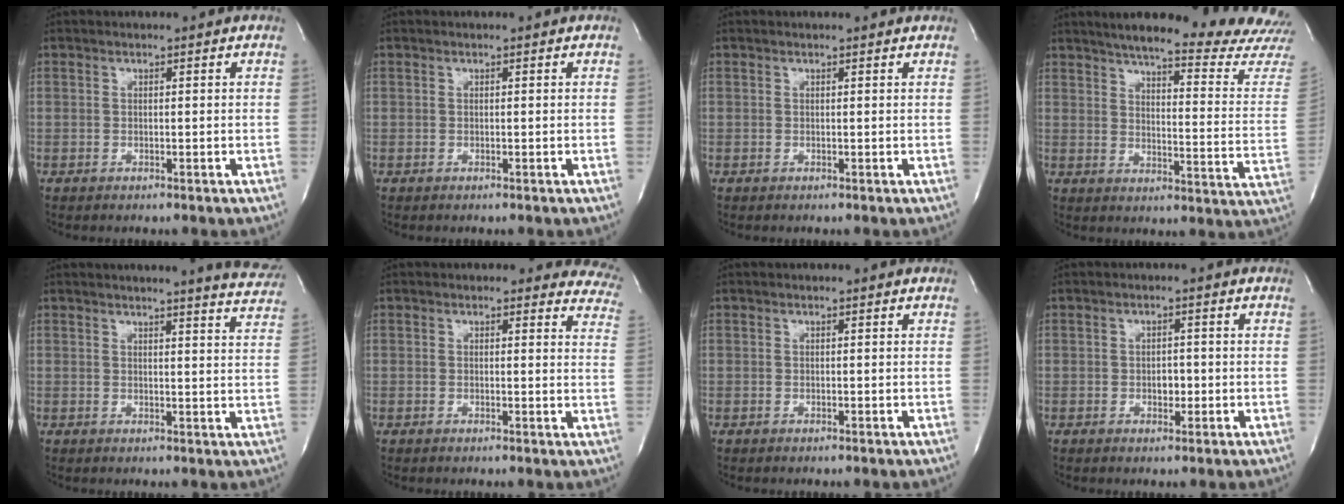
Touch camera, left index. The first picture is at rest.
{"total": 0.0}
{"total": 0.9, "force": [0.8, 0.4, 0.0], "torque": [-0.012, 0.004, -0.001]}
{"total": 24.8, "force": [22.7, 0.3, 10.0], "torque": [-0.150, -0.113, 0.267]}
{"total": 8.4, "force": [8.1, 0.4, 2.2], "torque": [-0.016, -0.048, 0.061]}
{"total": 8.9, "force": [8.2, 3.3, 0.9], "torque": [0.041, -0.044, 0.037]}
{"total": 0.0}
{"total": 2.0, "force": [-1.2, 1.1, 1.1], "torque": [-0.016, -0.006, -0.016]}